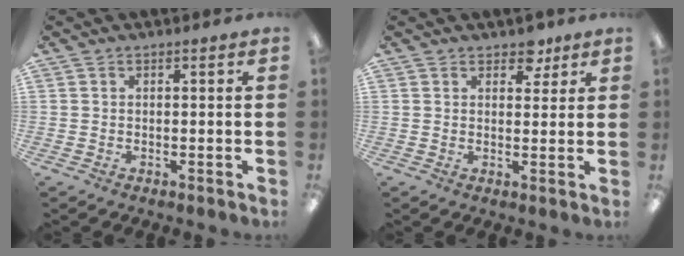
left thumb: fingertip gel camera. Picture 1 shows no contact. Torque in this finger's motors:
{"motor_torque": [0.43, 0.08, 0.79, -0.18, 0.00]}